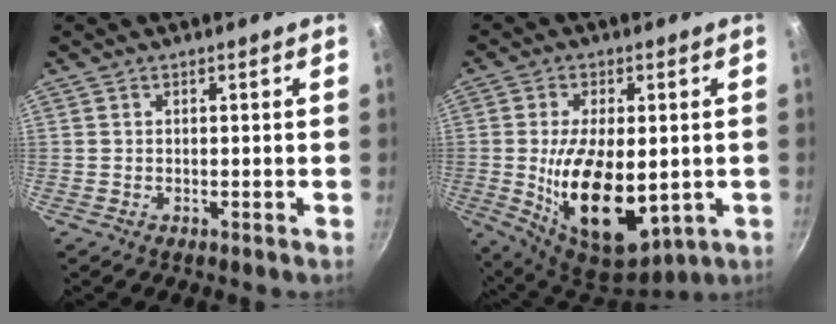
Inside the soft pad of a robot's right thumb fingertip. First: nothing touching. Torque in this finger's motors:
{"motor_torque": [-0.30, 1.90, 2.17, -0.13, 0.54]}